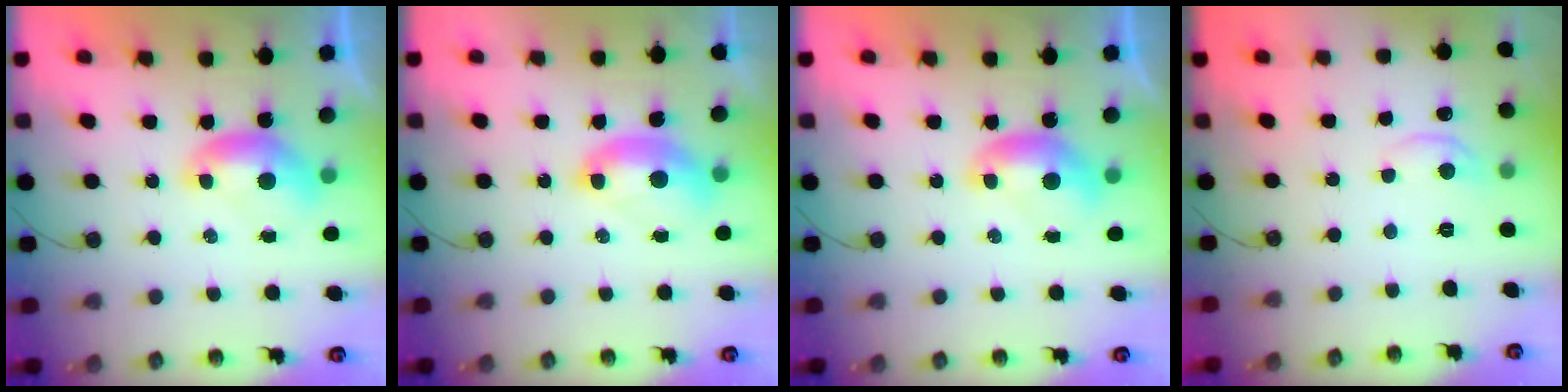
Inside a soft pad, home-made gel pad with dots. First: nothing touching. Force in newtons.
{"total": 2.5, "press": 2.4, "slide": 0.6}
{"total": 0.0}
{"total": 0.8, "press": 0.6, "slide": 0.5}